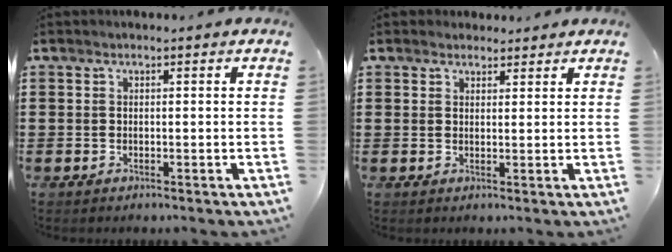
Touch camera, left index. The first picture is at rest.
{"total": 1.8, "force": [1.6, 0.6, 0.0], "torque": [-0.004, 0.005, 0.033]}